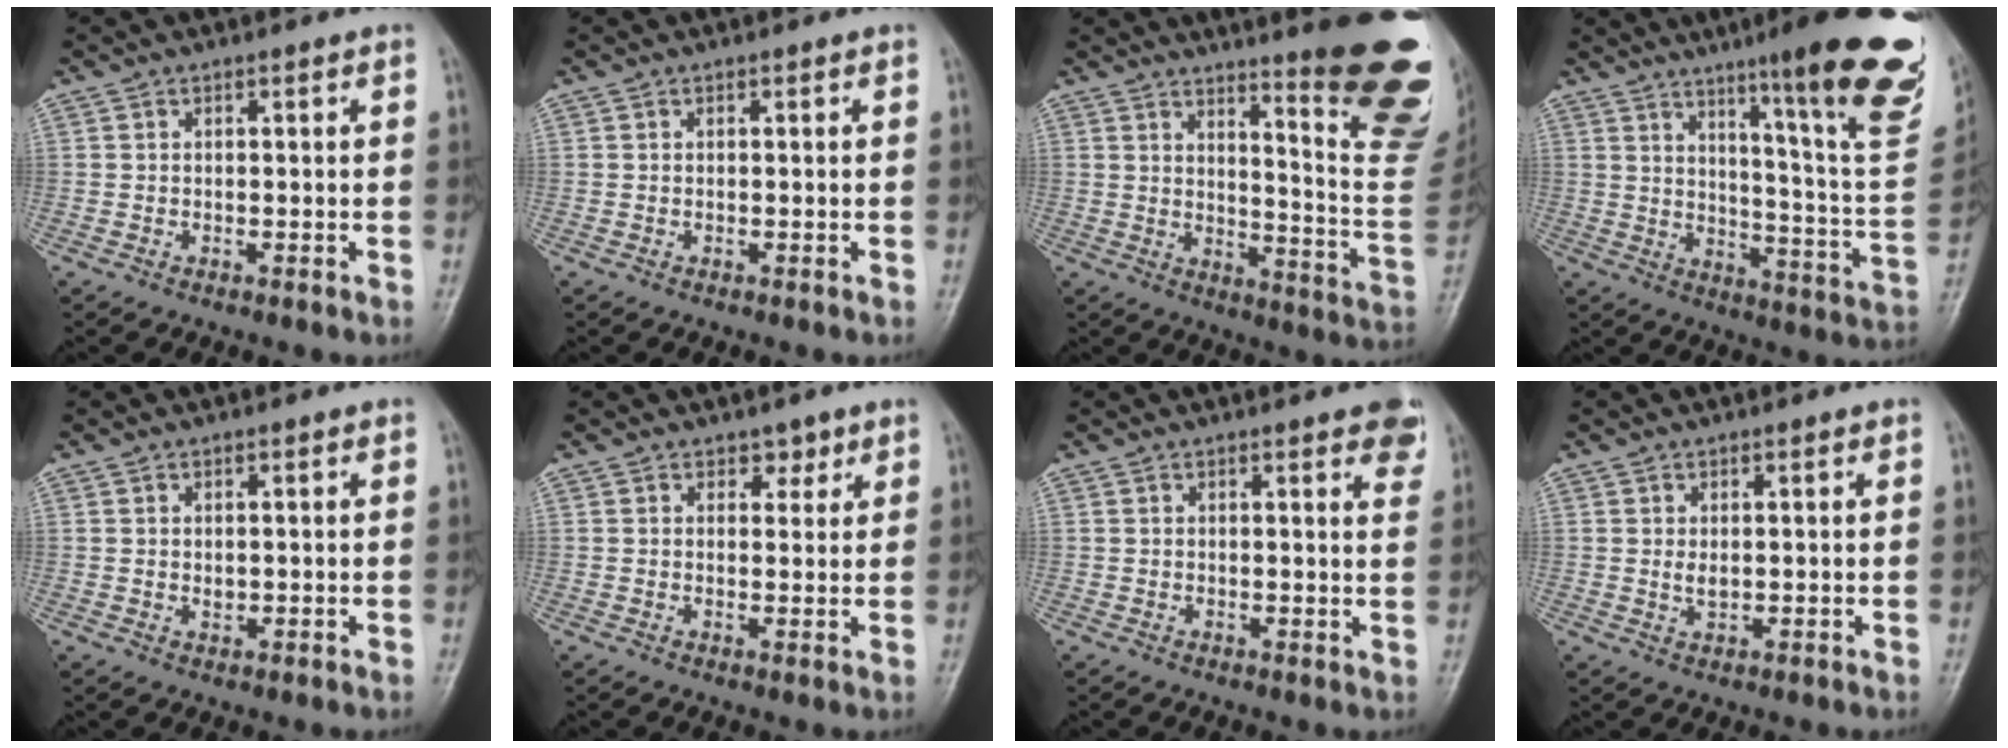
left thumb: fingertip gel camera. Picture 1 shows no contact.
{"total": 0.0}
{"total": 23.1, "force": [14.5, 3.9, 17.5], "torque": [-0.189, -0.111, 0.185]}
{"total": 24.8, "force": [14.6, 2.8, 19.9], "torque": [-0.241, -0.074, 0.202]}
{"total": 1.2, "force": [0.3, 0.8, 0.8], "torque": [-0.009, -0.004, 0.007]}
{"total": 2.5, "force": [1.8, 1.6, 0.9], "torque": [0.009, -0.010, 0.023]}
{"total": 6.8, "force": [4.7, 1.9, 4.6], "torque": [-0.037, -0.014, 0.047]}
{"total": 1.8, "force": [0.5, 1.0, 1.4], "torque": [-0.021, -0.006, 0.012]}